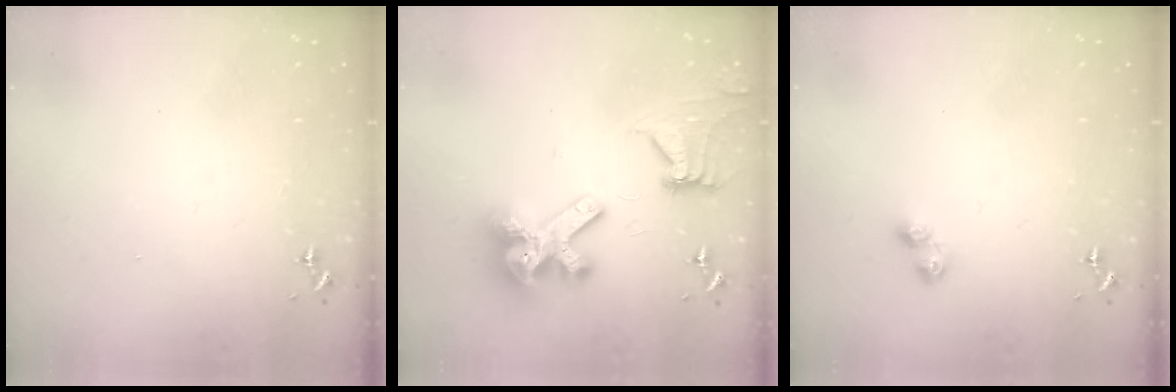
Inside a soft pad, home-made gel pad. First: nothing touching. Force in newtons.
{"total": 15.8, "press": 15.7, "slide": 1.9}
{"total": 4.6, "press": 4.6, "slide": 0.5}